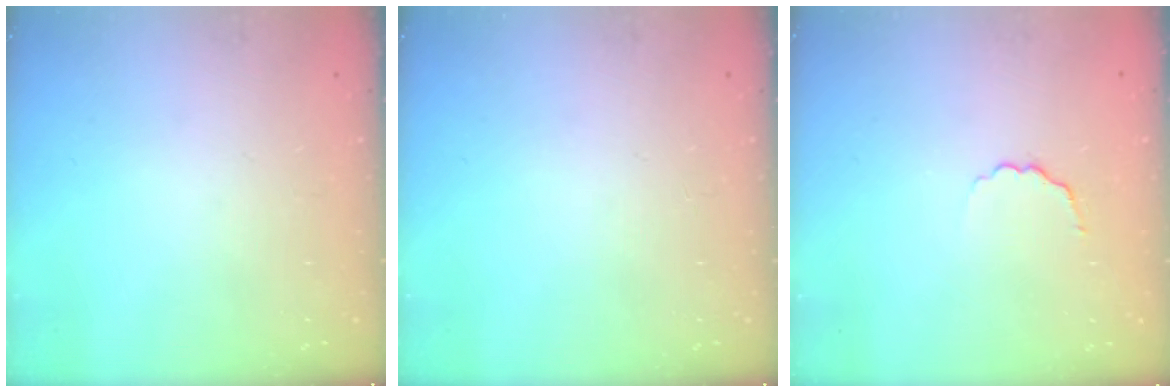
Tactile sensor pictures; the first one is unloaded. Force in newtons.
{"total": 0.0}
{"total": 3.2, "press": 2.9, "slide": 1.2}